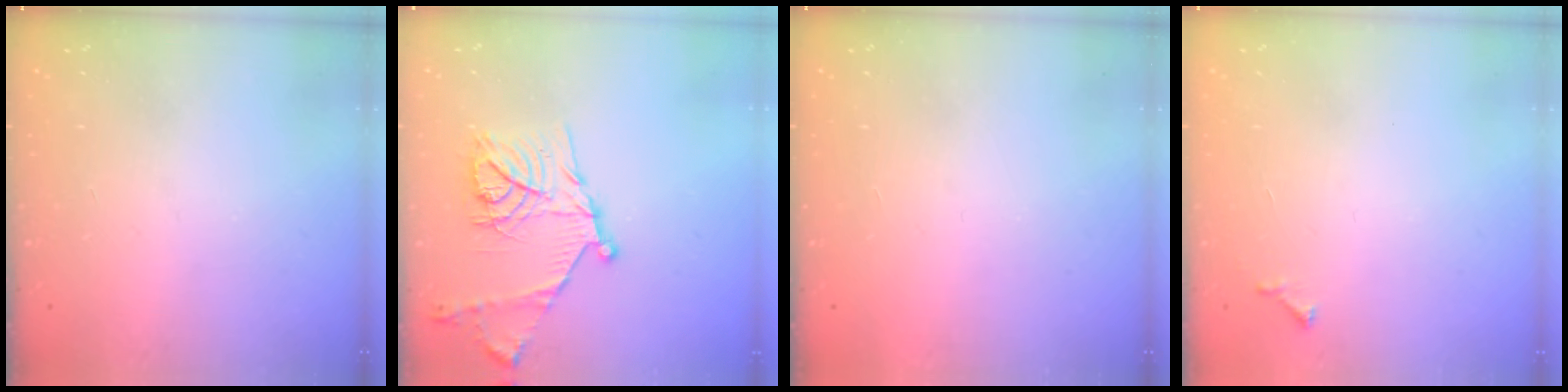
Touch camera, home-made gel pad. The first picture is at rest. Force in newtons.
{"total": 17.5, "press": 17.5, "slide": 1.2}
{"total": 1.5, "press": 1.5, "slide": 0.1}
{"total": 3.7, "press": 3.6, "slide": 0.5}